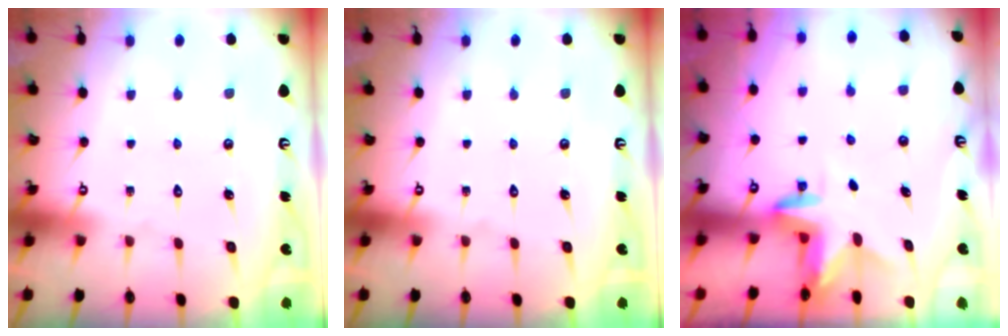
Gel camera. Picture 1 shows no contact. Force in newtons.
{"total": 0.0}
{"total": 2.7, "press": 2.7, "slide": 0.1}